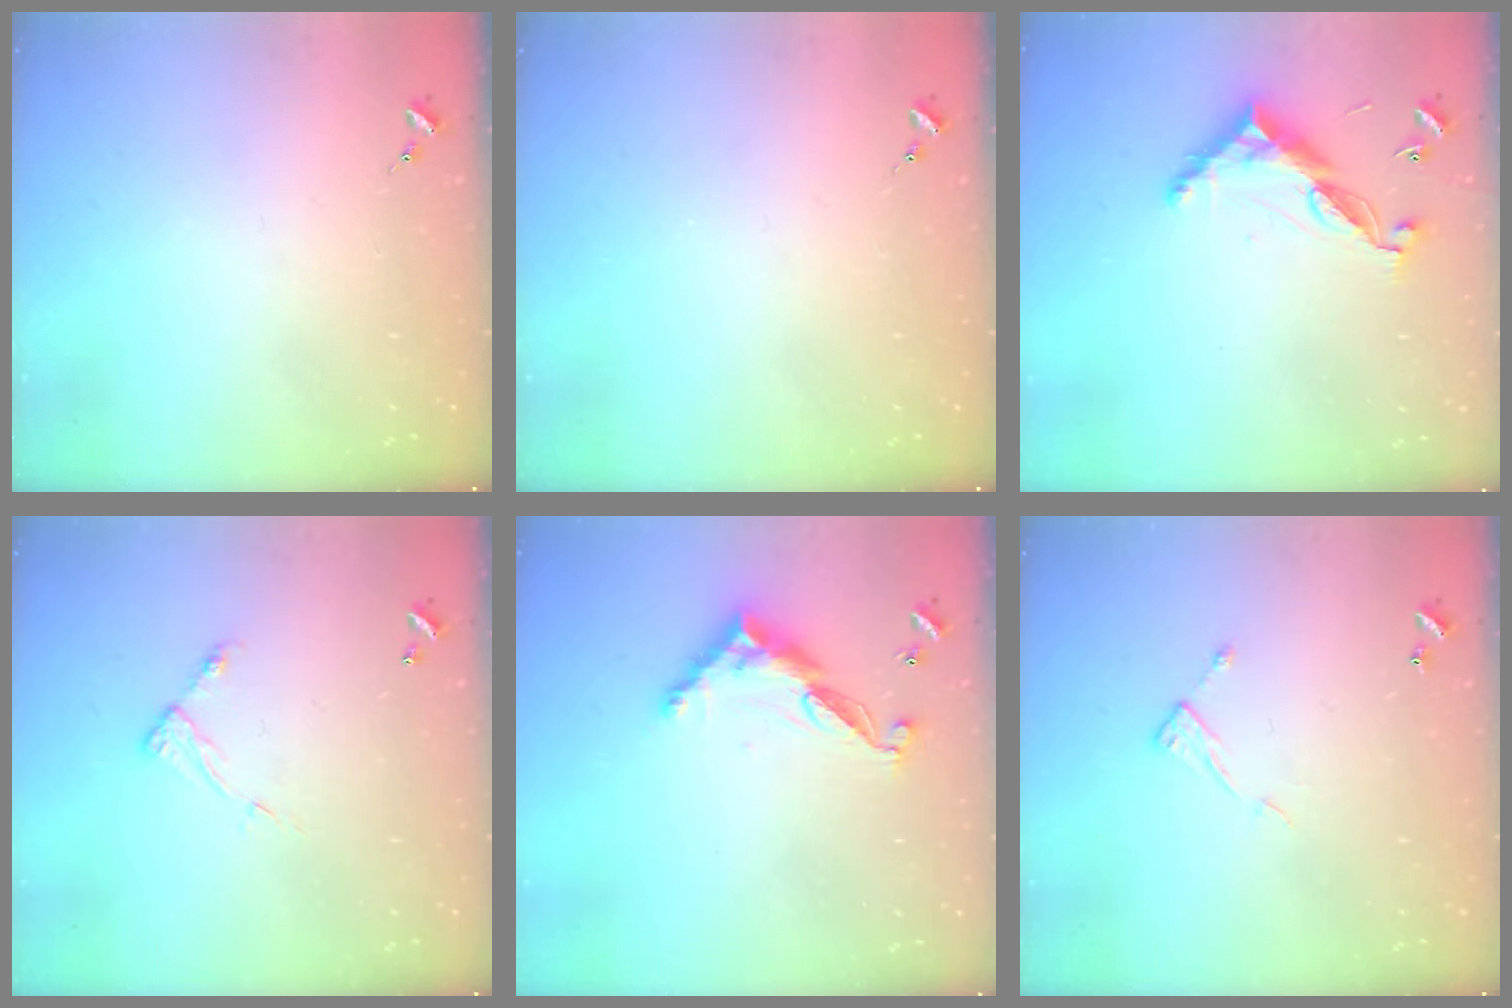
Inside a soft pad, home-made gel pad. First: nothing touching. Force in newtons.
{"total": 0.0}
{"total": 10.4, "press": 10.4, "slide": 0.4}
{"total": 6.4, "press": 6.4, "slide": 0.6}
{"total": 11.7, "press": 11.7, "slide": 0.3}
{"total": 6.2, "press": 6.2, "slide": 0.4}